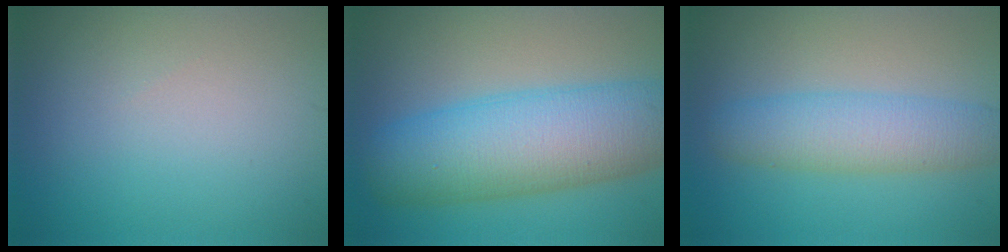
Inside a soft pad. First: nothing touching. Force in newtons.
{"total": 10.1, "press": 10.1, "slide": 0.3}
{"total": 4.7, "press": 4.7, "slide": 0.1}